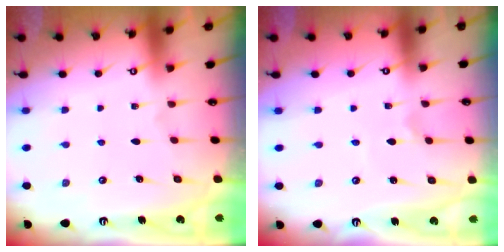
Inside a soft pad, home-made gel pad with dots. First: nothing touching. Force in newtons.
{"total": 0.8, "press": 0.7, "slide": 0.2}